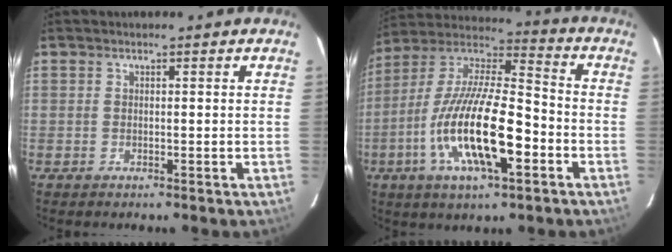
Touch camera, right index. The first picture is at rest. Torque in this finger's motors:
{"motor_torque": [1.30, -0.83, 1.05, 0.21]}